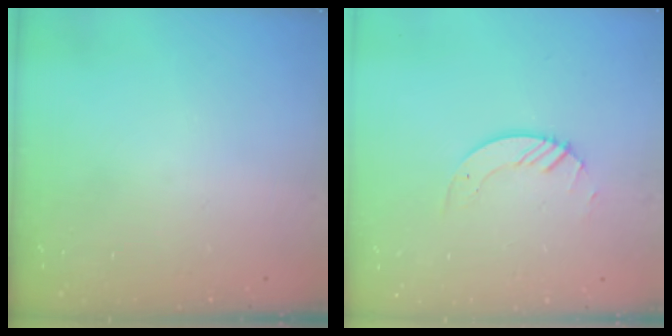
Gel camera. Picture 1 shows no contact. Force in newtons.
{"total": 3.7, "press": 3.6, "slide": 0.4}